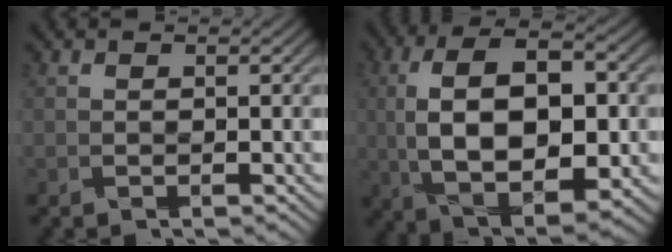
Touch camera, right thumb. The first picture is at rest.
{"total": 14.8, "force": [0.2, 7.5, 12.7], "torque": [-0.247, 0.002, 0.011]}